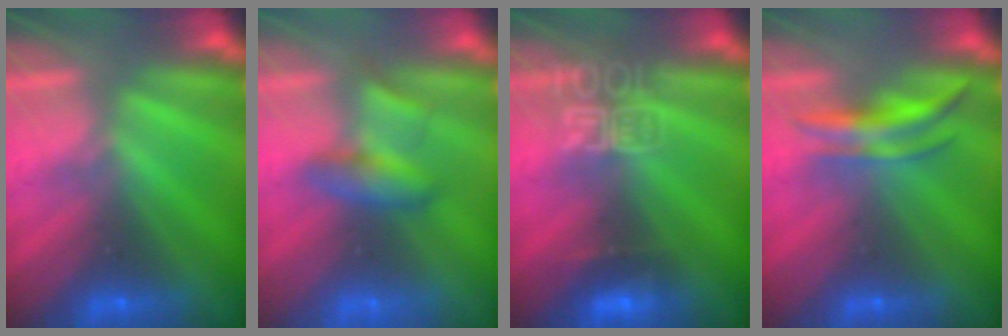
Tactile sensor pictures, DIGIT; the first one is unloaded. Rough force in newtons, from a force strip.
{"total": 2.2}
{"total": 7.4}
{"total": 4.0}